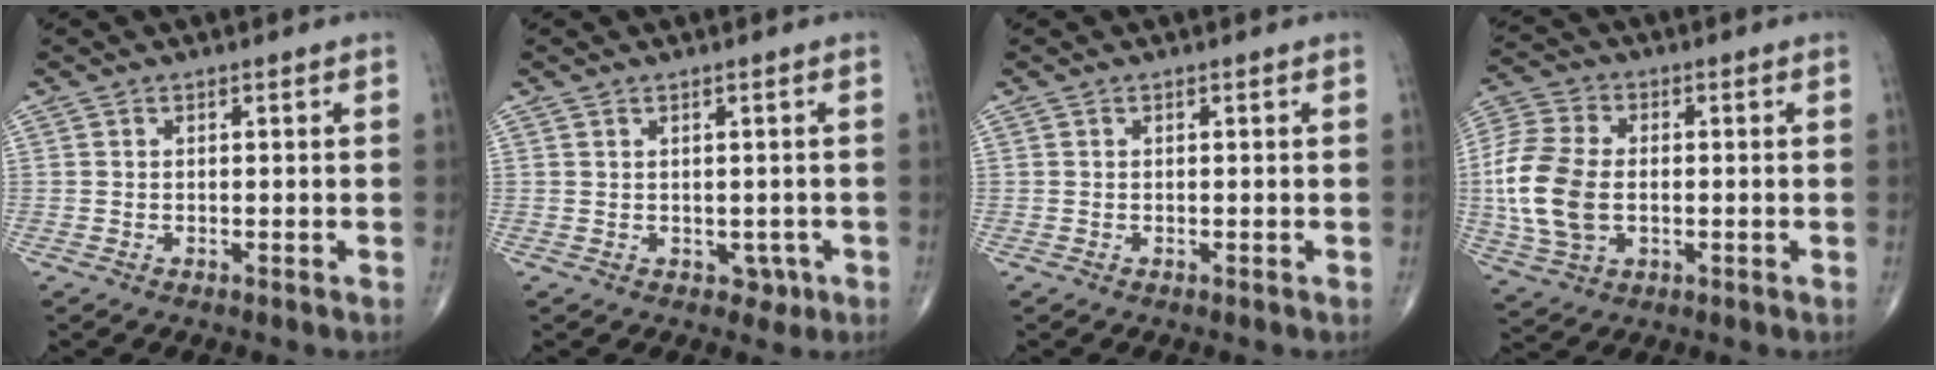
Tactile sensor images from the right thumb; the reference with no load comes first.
{"total": 2.1, "force": [-0.1, 1.8, 1.1], "torque": [-0.002, 0.000, 0.003]}
{"total": 0.0}
{"total": 14.4, "force": [-0.9, 9.4, 10.9], "torque": [-0.242, 0.004, -0.014]}